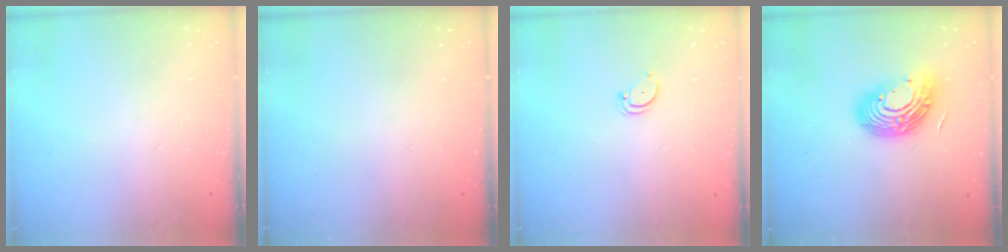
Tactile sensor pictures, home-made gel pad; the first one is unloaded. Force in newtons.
{"total": 0.0}
{"total": 2.6, "press": 2.6, "slide": 0.1}
{"total": 14.0, "press": 13.9, "slide": 1.1}